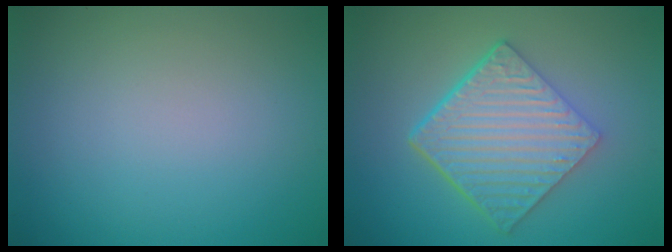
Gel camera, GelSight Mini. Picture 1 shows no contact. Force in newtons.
{"total": 7.1, "press": 4.7, "slide": 5.3}